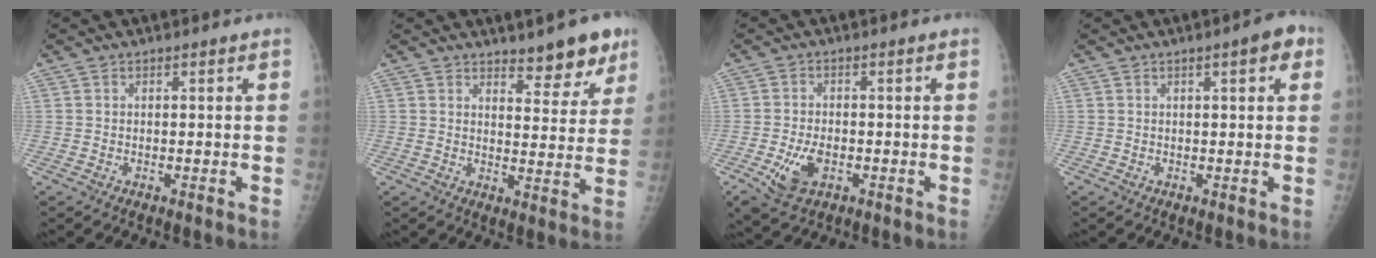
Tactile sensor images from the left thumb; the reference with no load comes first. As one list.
[{"total": 7.4, "force": [5.7, 2.6, 3.9], "torque": [-0.012, -0.037, 0.078]}, {"total": 6.1, "force": [-2.2, 3.7, 4.4], "torque": [-0.087, 0.002, -0.031]}, {"total": 3.7, "force": [1.6, 0.9, 3.3], "torque": [-0.037, 0.002, 0.017]}]